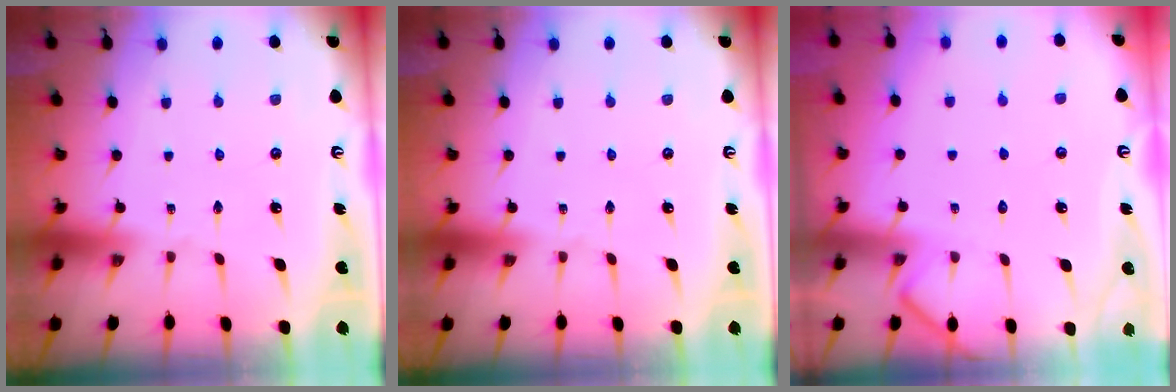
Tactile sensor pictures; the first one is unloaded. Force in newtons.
{"total": 0.0}
{"total": 3.5, "press": 3.5, "slide": 0.4}